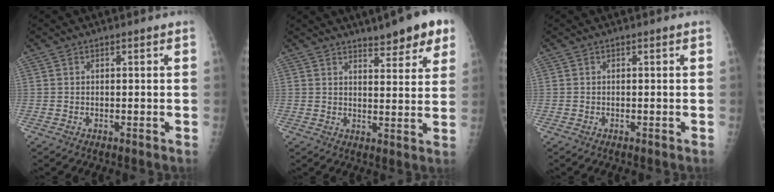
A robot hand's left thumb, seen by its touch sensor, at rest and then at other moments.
{"total": 9.4, "force": [6.5, 2.7, 6.3], "torque": [-0.059, -0.031, 0.085]}
{"total": 0.0}